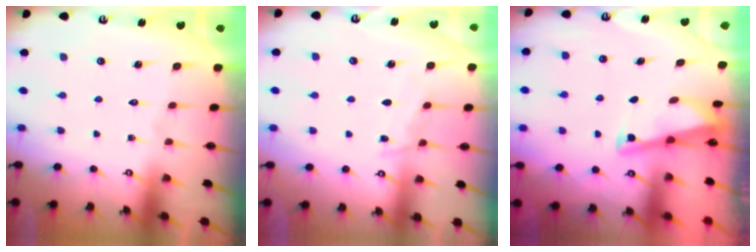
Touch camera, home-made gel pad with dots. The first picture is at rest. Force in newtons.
{"total": 4.6, "press": 4.6, "slide": 0.4}
{"total": 2.8, "press": 2.8, "slide": 0.4}